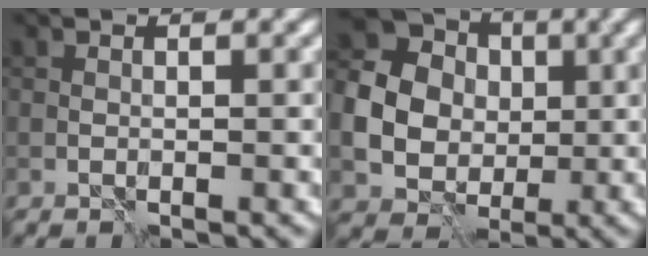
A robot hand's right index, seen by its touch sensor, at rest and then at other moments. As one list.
[{"total": 12.5, "force": [1.2, 11.3, 5.1], "torque": [-0.136, 0.018, -0.004]}]